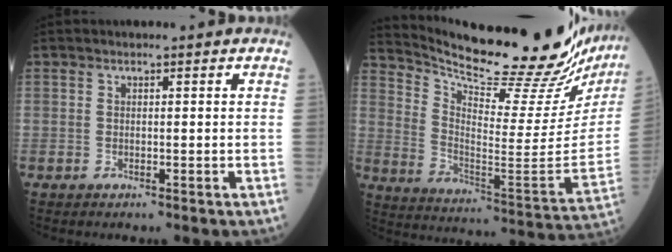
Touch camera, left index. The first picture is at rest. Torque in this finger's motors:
{"motor_torque": [0.64, -1.49, 0.22, 0.05]}